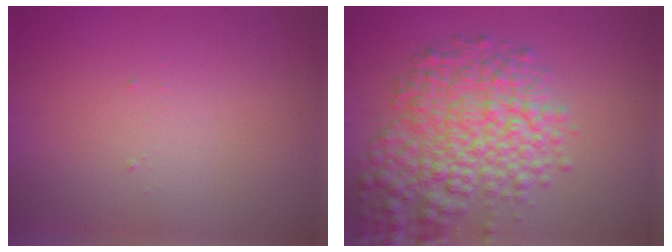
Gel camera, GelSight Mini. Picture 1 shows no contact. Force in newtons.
{"total": 7.3, "press": 7.3, "slide": 0.2}